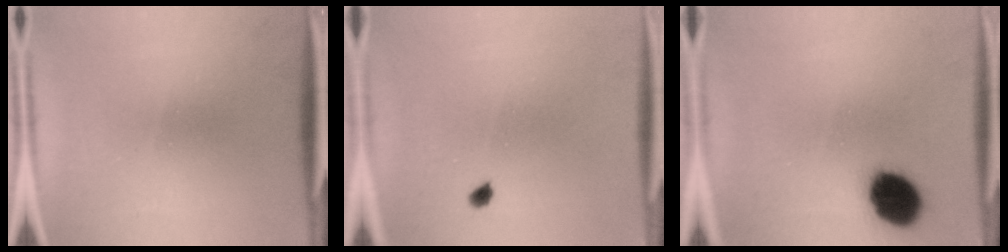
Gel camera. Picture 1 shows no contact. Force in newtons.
{"total": 1.1}
{"total": 10.7}